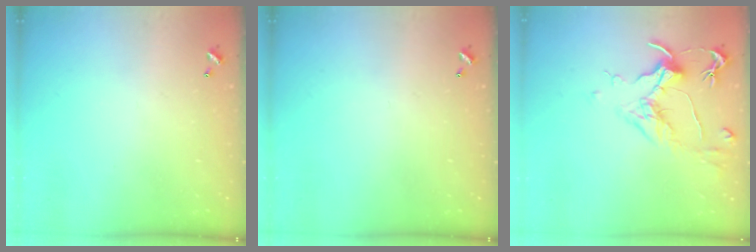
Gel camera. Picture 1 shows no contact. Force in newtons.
{"total": 0.0}
{"total": 1.7, "press": 1.5, "slide": 0.9}